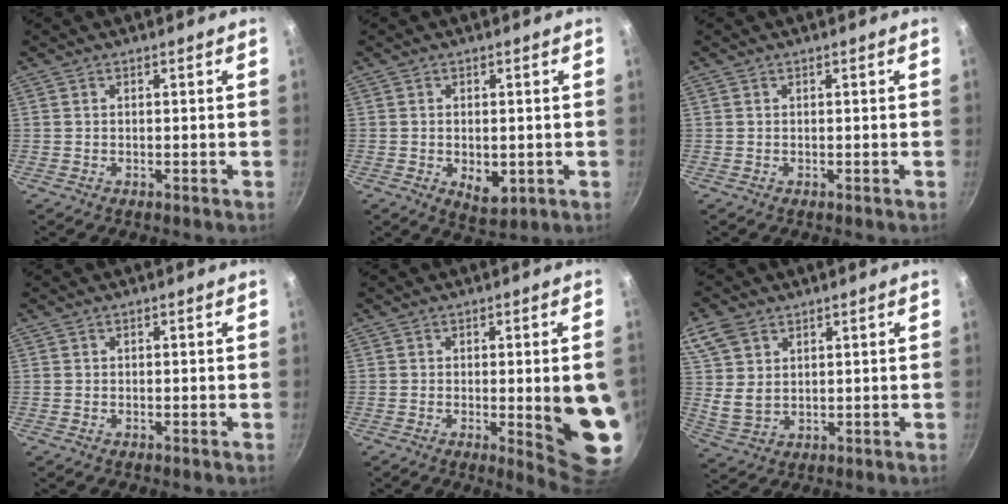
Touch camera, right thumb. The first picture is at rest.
{"total": 5.4, "force": [-0.9, 3.3, 4.2], "torque": [-0.054, -0.010, -0.006]}
{"total": 0.0}
{"total": 0.0}
{"total": 12.5, "force": [-1.2, 2.9, 12.1], "torque": [-0.128, -0.011, -0.008]}
{"total": 8.4, "force": [4.1, 5.8, 4.5], "torque": [-0.070, -0.016, 0.086]}